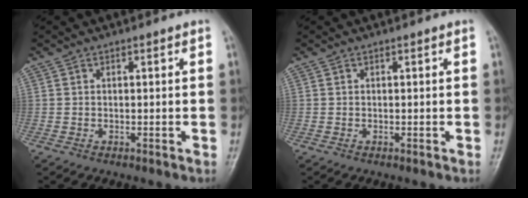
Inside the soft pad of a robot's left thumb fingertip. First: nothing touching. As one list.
[{"total": 0.0}]